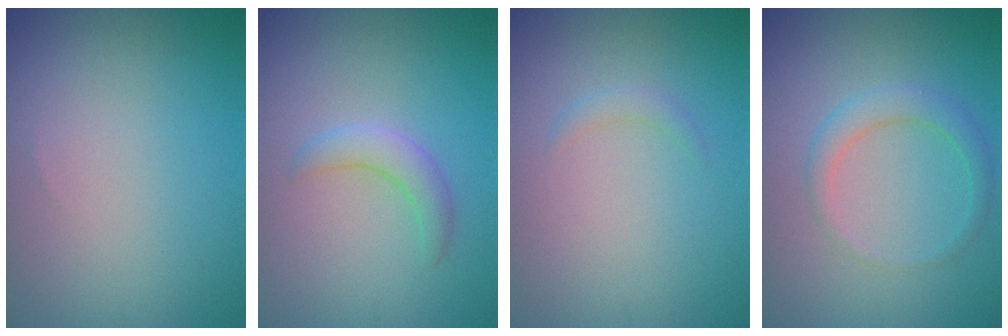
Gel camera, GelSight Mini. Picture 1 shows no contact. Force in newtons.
{"total": 2.3, "press": 2.2, "slide": 0.2}
{"total": 1.0, "press": 1.0, "slide": 0.1}
{"total": 2.4, "press": 2.4, "slide": 0.1}